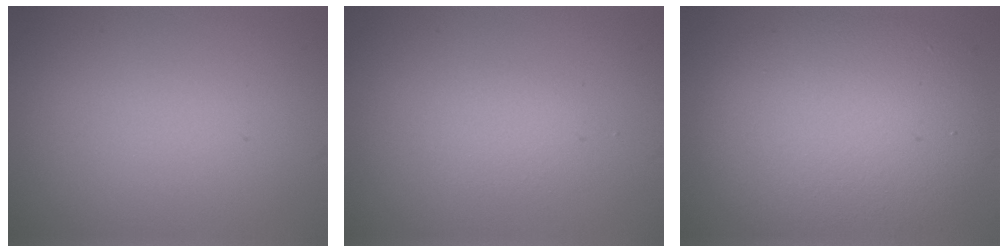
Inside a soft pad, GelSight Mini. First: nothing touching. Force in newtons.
{"total": 1.2, "press": 1.2, "slide": 0.0}
{"total": 9.4, "press": 9.4, "slide": 0.6}